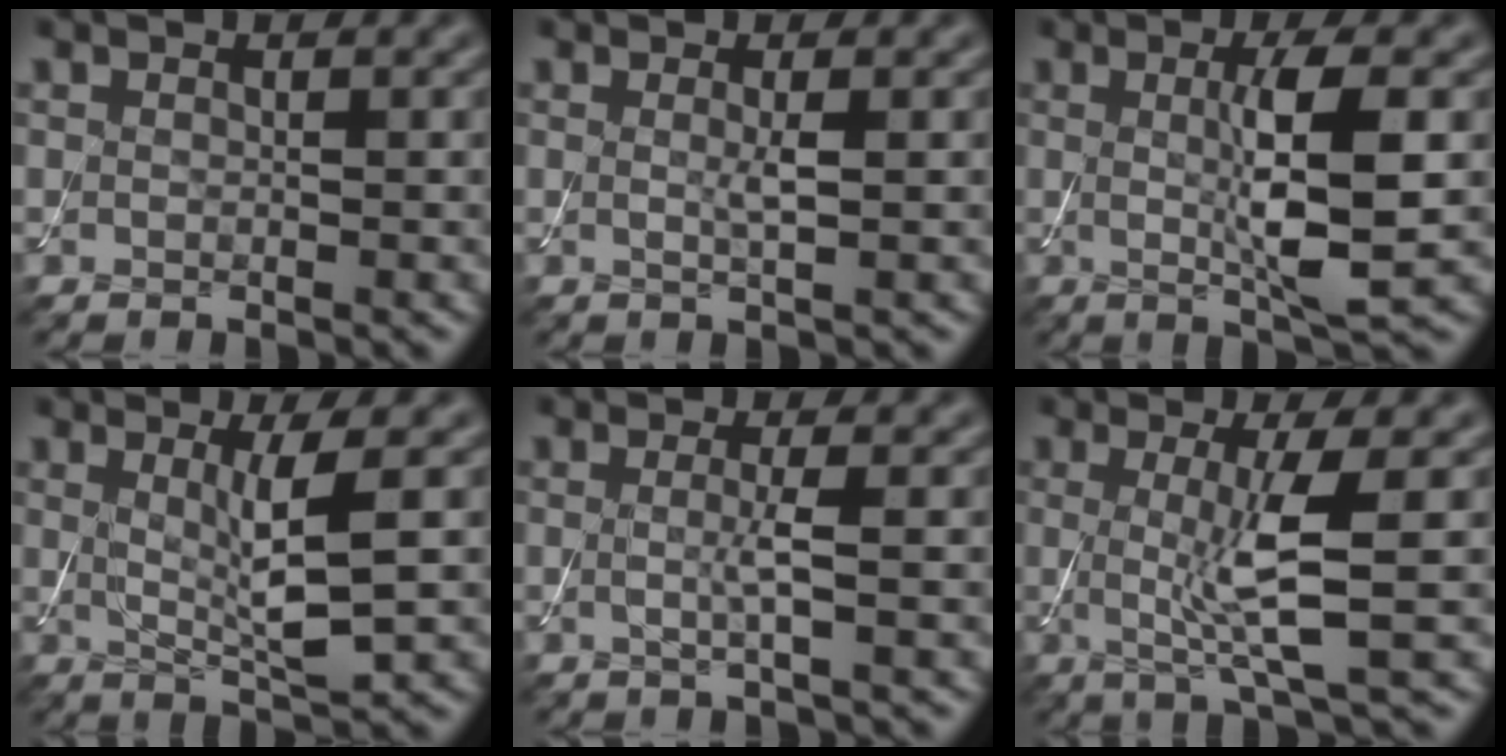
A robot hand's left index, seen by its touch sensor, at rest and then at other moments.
{"total": 1.2, "force": [0.1, 0.1, 1.2], "torque": [-0.027, -0.001, 0.000]}
{"total": 6.2, "force": [0.1, 1.1, 6.1], "torque": [-0.105, -0.003, 0.004]}
{"total": 4.3, "force": [0.7, 0.5, 4.2], "torque": [-0.076, -0.011, 0.020]}
{"total": 1.7, "force": [-0.1, 0.2, 1.7], "torque": [-0.039, -0.004, -0.005]}
{"total": 5.4, "force": [0.2, 0.8, 5.4], "torque": [-0.101, -0.007, 0.004]}